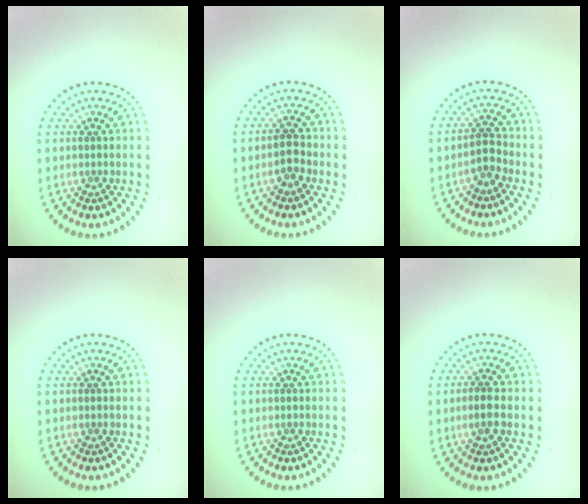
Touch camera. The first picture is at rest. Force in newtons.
{"total": 1.9, "press": 1.8, "slide": 0.6}
{"total": 1.8, "press": 1.6, "slide": 0.9}
{"total": 0.0}
{"total": 0.0}
{"total": 1.9, "press": 1.8, "slide": 0.5}